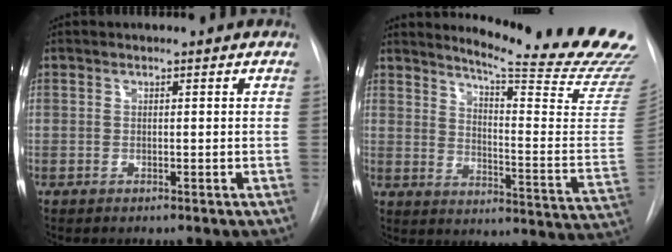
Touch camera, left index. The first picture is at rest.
{"total": 23.7, "force": [21.3, 0.0, 10.4], "torque": [-0.149, -0.133, 0.257]}